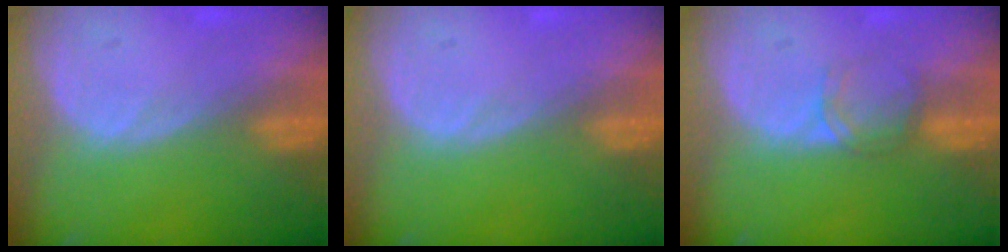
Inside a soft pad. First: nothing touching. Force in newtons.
{"total": 0.0}
{"total": 2.2, "press": 2.2, "slide": 0.2}